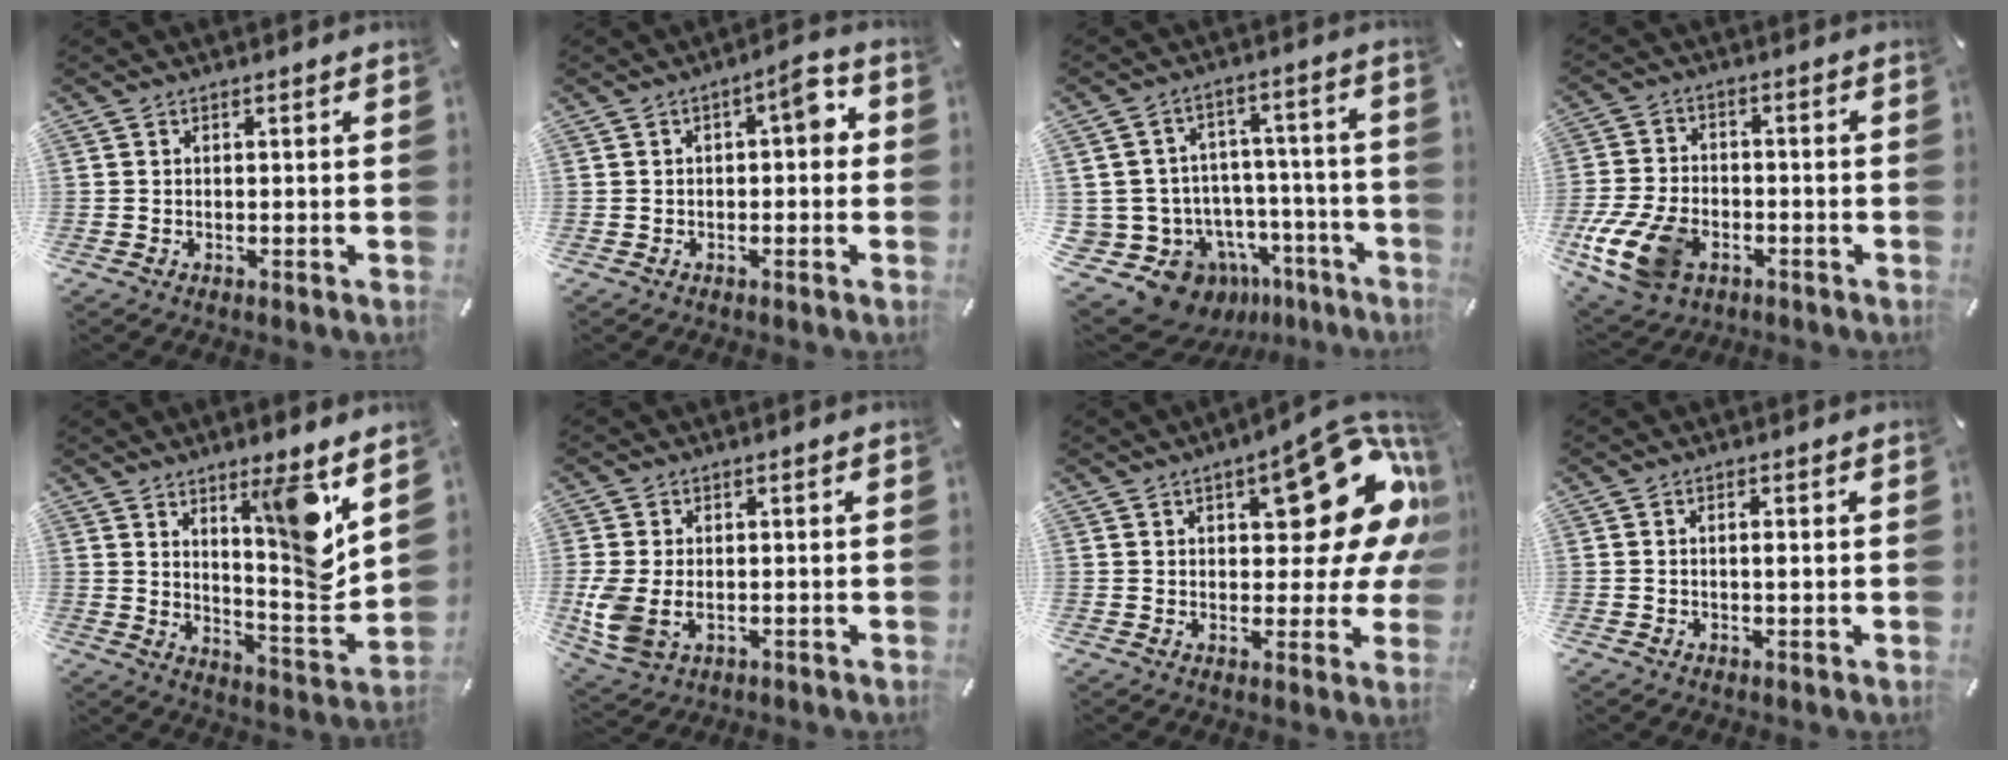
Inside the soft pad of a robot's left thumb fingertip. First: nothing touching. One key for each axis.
{"total": 5.8, "fx": 0.5, "fy": 2.7, "fz": 5.1, "tx": -0.074, "ty": 0.006, "tz": 0.000}
{"total": 13.7, "fx": -8.3, "fy": 9.7, "fz": 5.0, "tx": -0.094, "ty": 0.050, "tz": -0.125}
{"total": 14.0, "fx": -5.7, "fy": 9.3, "fz": 8.8, "tx": -0.178, "ty": 0.026, "tz": -0.097}
{"total": 12.7, "fx": 7.4, "fy": 1.9, "fz": 10.1, "tx": -0.130, "ty": -0.071, "tz": 0.117}
{"total": 6.8, "fx": -0.9, "fy": 4.8, "fz": 4.7, "tx": -0.113, "ty": -0.007, "tz": -0.016}
{"total": 21.7, "fx": 8.4, "fy": 10.1, "fz": 17.3, "tx": -0.206, "ty": -0.057, "tz": 0.130}
{"total": 1.4, "fx": 0.2, "fy": 0.5, "fz": 1.3, "tx": -0.027, "ty": 0.001, "tz": 0.004}